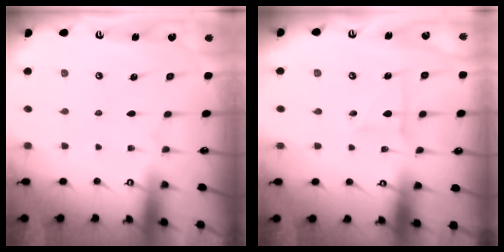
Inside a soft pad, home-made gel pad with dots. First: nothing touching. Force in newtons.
{"total": 3.2, "press": 3.1, "slide": 0.5}